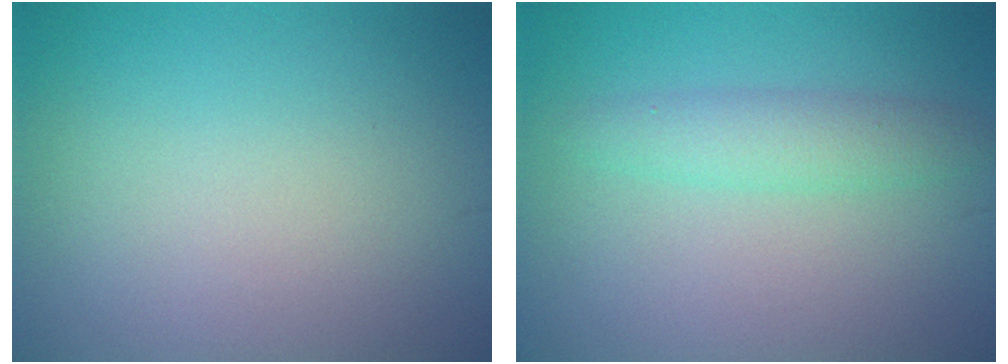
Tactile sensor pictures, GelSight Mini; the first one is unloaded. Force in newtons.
{"total": 2.5, "press": 2.5, "slide": 0.2}